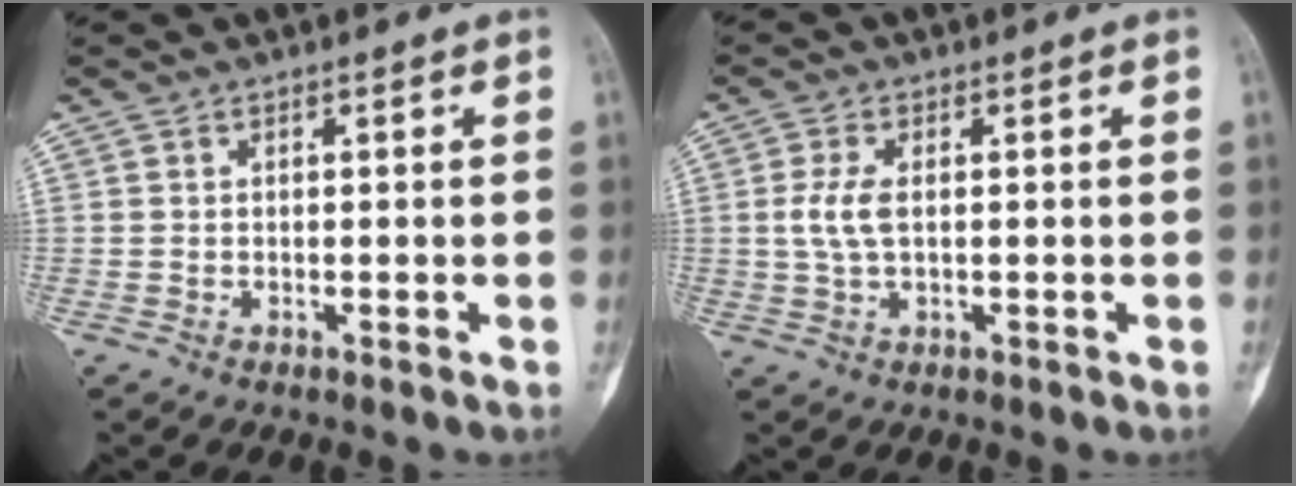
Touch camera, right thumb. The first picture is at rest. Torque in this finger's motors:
{"motor_torque": [0.23, 0.22, 0.55, 0.44, 0.05]}